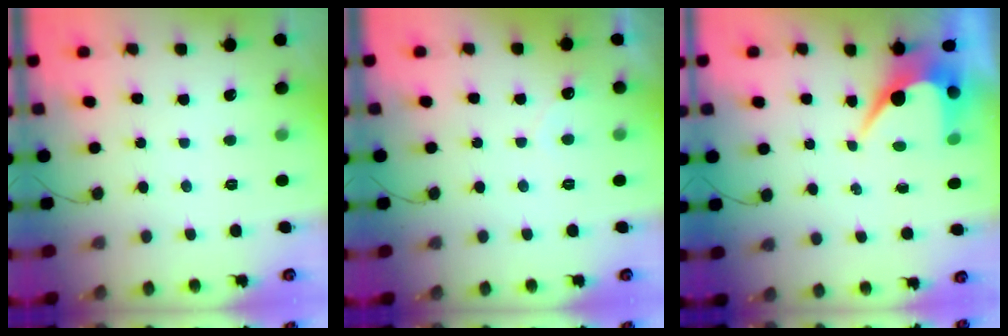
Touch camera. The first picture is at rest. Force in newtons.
{"total": 3.0, "press": 3.0, "slide": 0.1}
{"total": 7.4, "press": 7.4, "slide": 0.3}